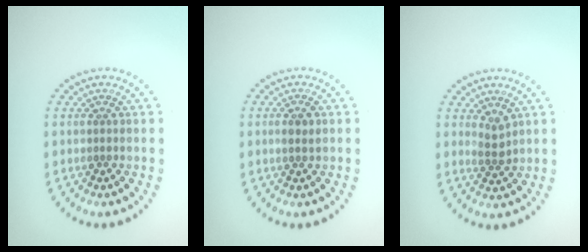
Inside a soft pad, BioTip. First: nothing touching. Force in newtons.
{"total": 1.5, "press": 1.3, "slide": 0.7}
{"total": 1.5, "press": 1.2, "slide": 0.9}